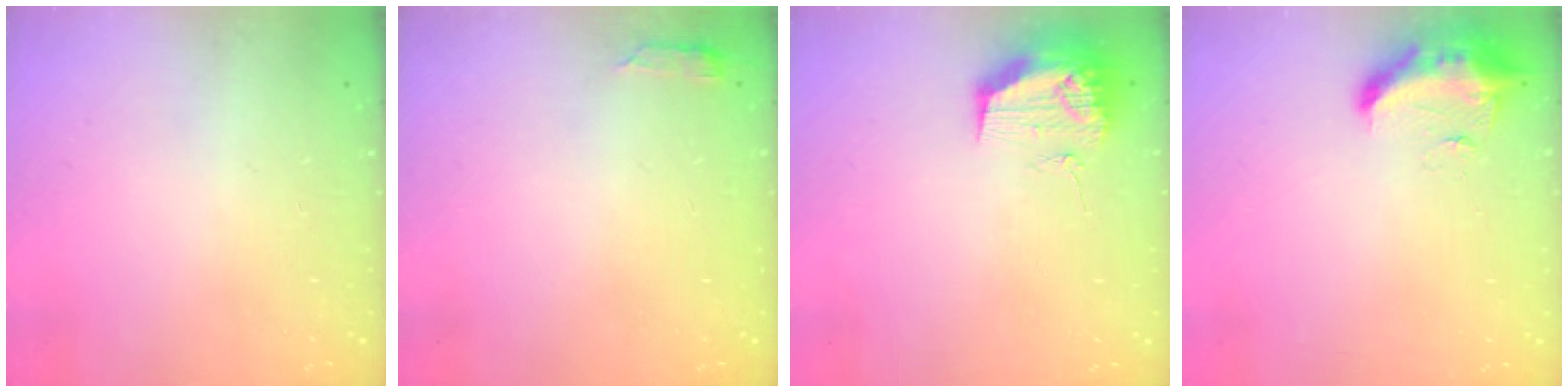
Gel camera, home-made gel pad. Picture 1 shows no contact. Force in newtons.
{"total": 2.9, "press": 2.8, "slide": 0.6}
{"total": 11.1, "press": 11.1, "slide": 0.8}
{"total": 15.9, "press": 11.4, "slide": 11.1}